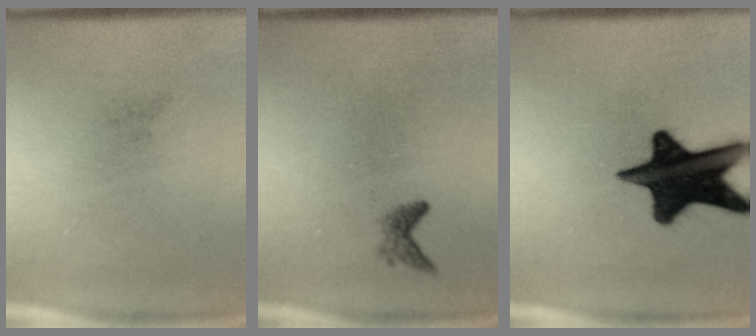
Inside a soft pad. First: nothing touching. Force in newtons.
{"total": 1.1}
{"total": 17.0}